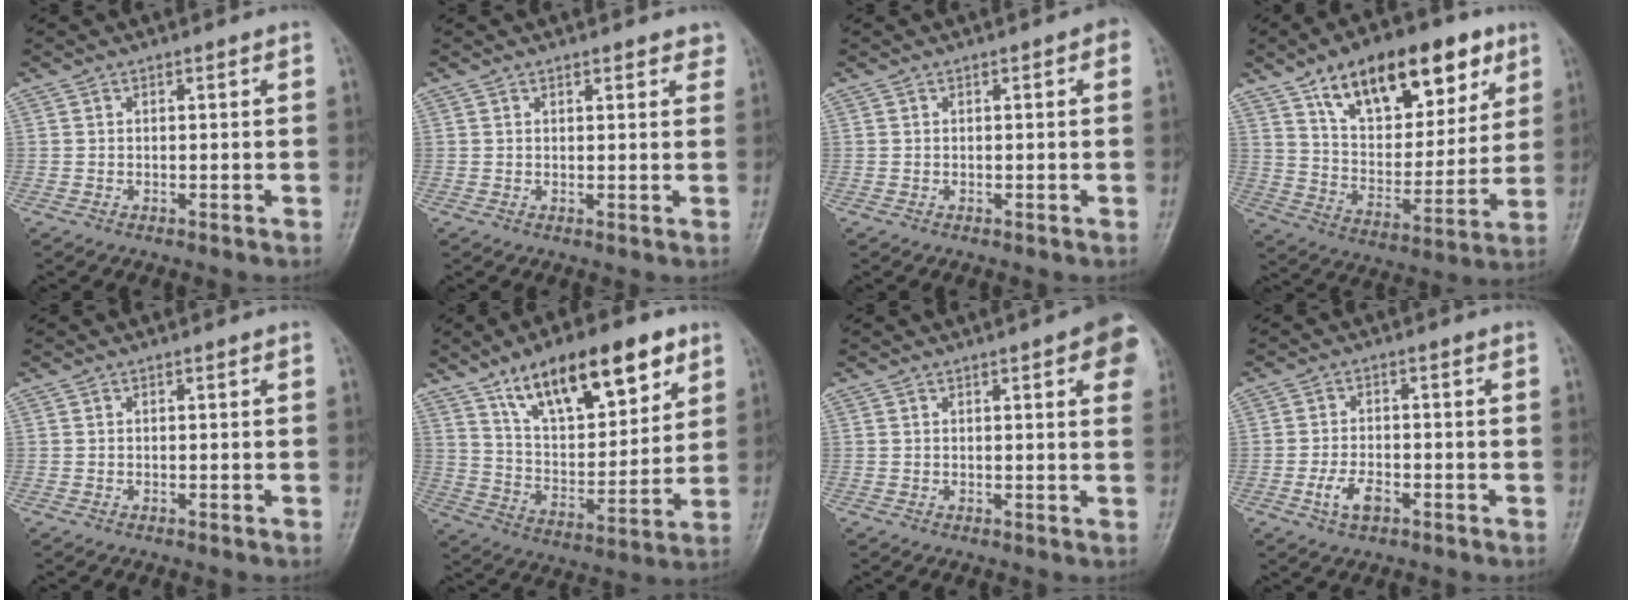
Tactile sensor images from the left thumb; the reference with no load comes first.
{"total": 2.6, "force": [2.1, 1.0, 1.1], "torque": [0.010, -0.005, 0.020]}
{"total": 1.4, "force": [0.4, 0.6, 1.2], "torque": [-0.009, 0.004, 0.000]}
{"total": 22.5, "force": [12.5, 11.2, 15.0], "torque": [-0.183, -0.033, 0.208]}
{"total": 0.0}
{"total": 20.2, "force": [11.8, 8.5, 14.0], "torque": [-0.181, -0.042, 0.206]}
{"total": 7.8, "force": [3.2, 2.0, 6.8], "torque": [-0.063, -0.003, 0.031]}
{"total": 4.2, "force": [-2.1, 2.2, 2.9], "torque": [-0.059, 0.010, -0.037]}